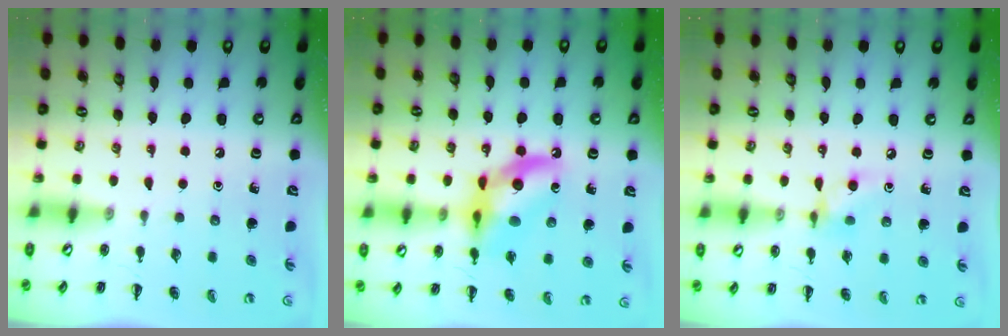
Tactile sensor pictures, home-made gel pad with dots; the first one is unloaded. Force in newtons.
{"total": 14.1, "press": 13.7, "slide": 3.5}
{"total": 6.3, "press": 6.3, "slide": 0.6}